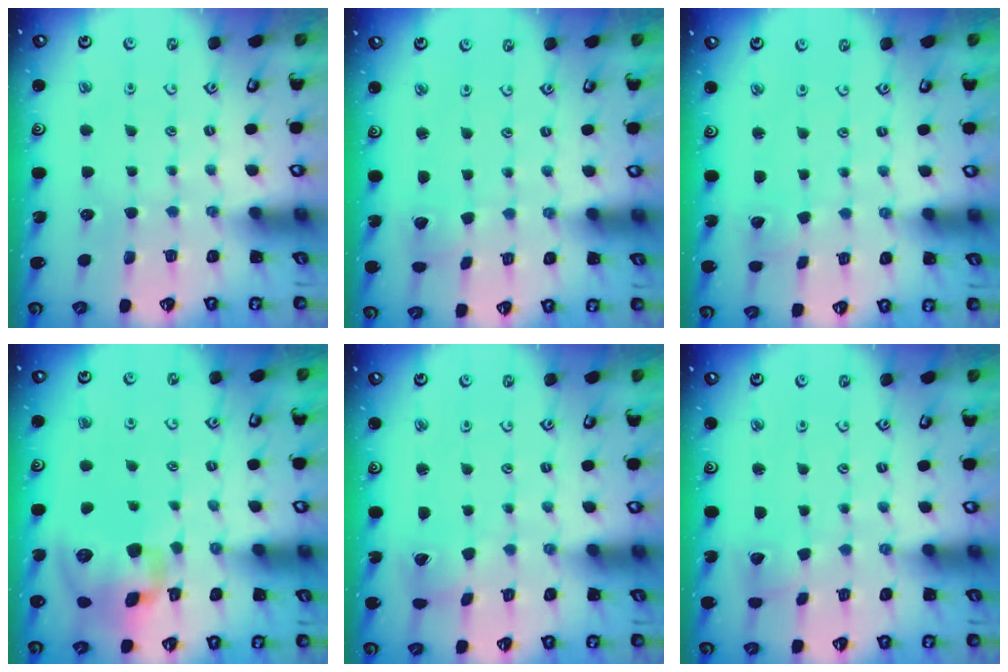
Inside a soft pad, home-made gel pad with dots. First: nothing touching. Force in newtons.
{"total": 2.0, "press": 2.0, "slide": 0.1}
{"total": 2.2, "press": 2.2, "slide": 0.2}
{"total": 15.1, "press": 14.9, "slide": 2.3}
{"total": 2.9, "press": 2.8, "slide": 0.4}
{"total": 3.0, "press": 2.9, "slide": 0.4}